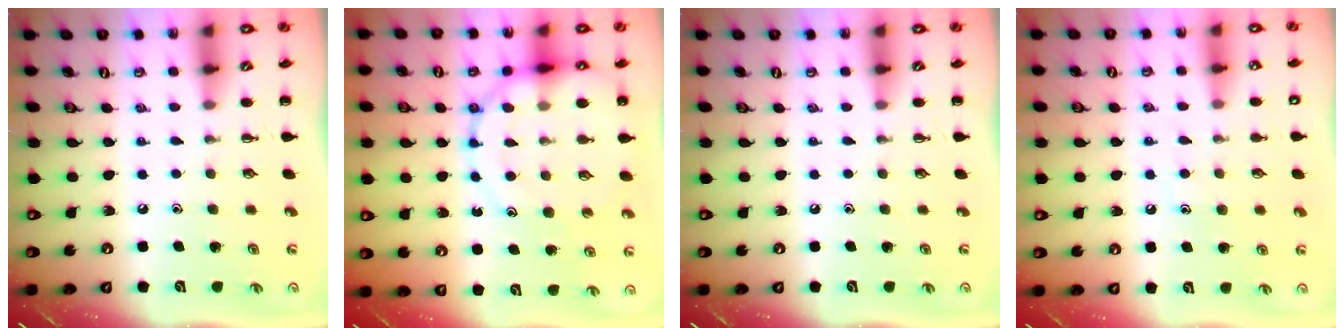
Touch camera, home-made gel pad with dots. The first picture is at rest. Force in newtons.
{"total": 15.1, "press": 14.8, "slide": 3.0}
{"total": 0.0}
{"total": 6.9, "press": 6.8, "slide": 1.2}